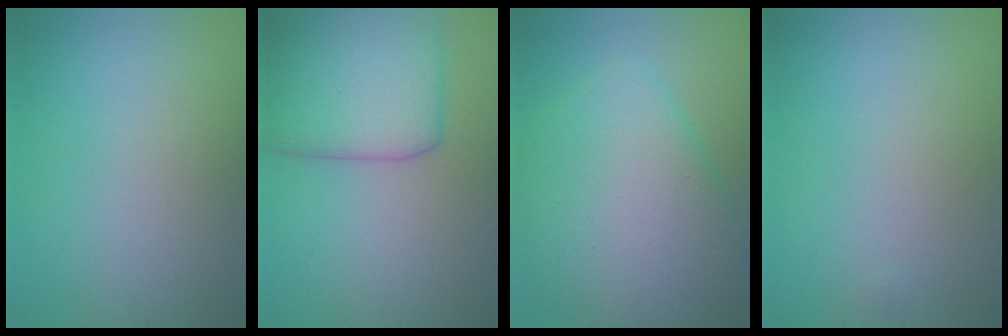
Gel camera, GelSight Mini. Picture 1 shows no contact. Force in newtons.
{"total": 7.7, "press": 7.6, "slide": 0.2}
{"total": 10.0, "press": 10.0, "slide": 0.4}
{"total": 0.0}